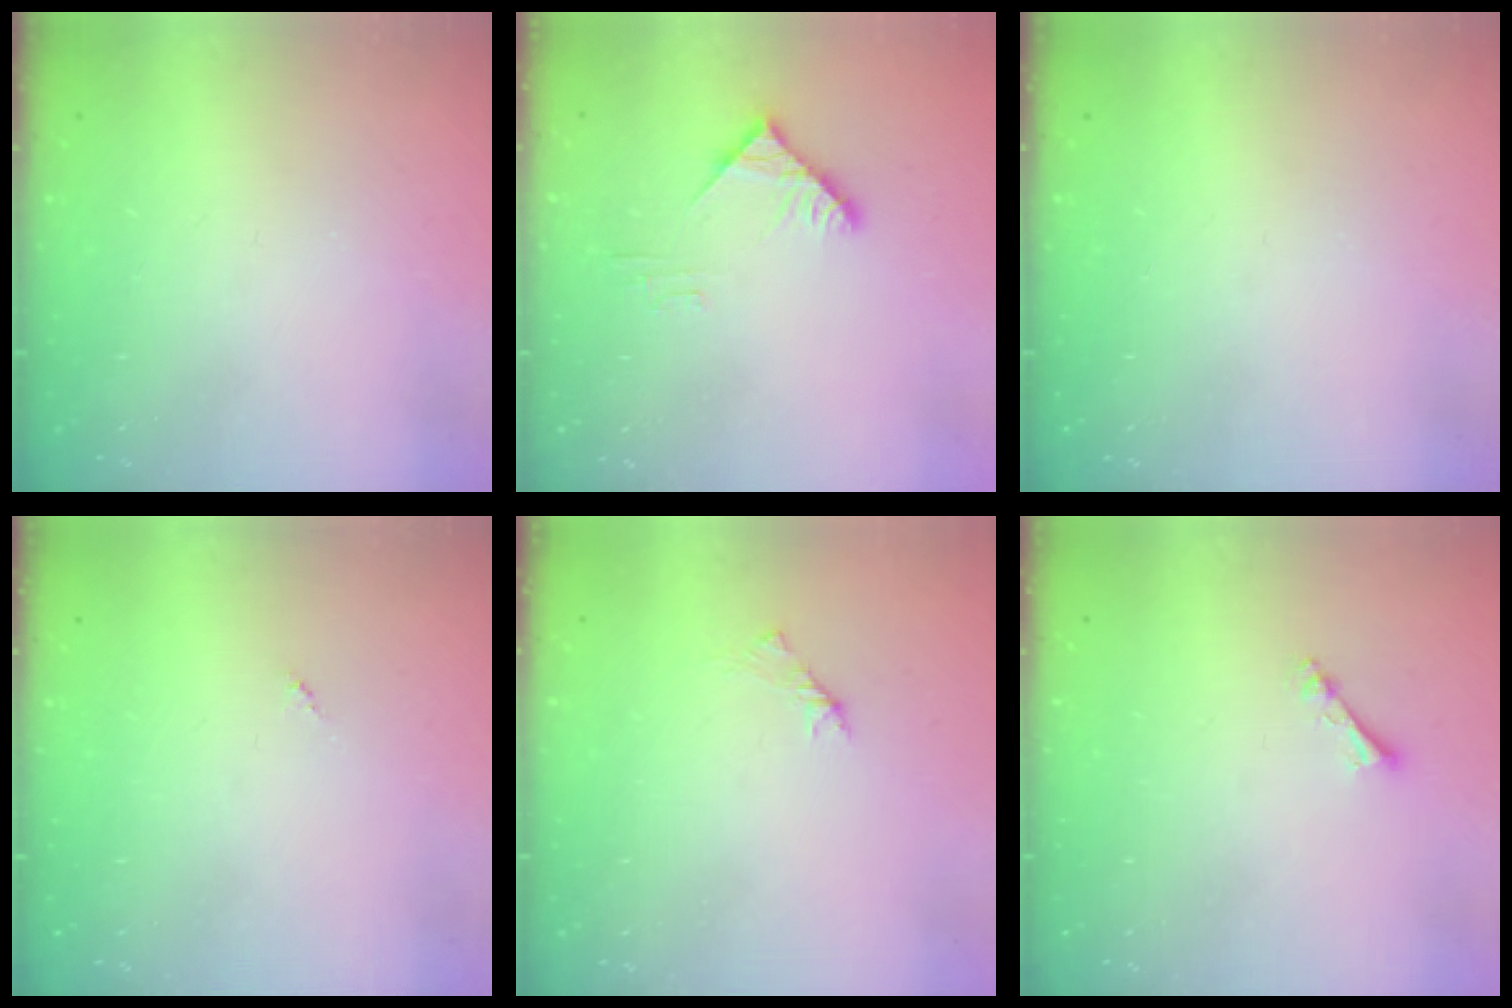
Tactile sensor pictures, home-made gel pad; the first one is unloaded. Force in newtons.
{"total": 5.6, "press": 5.6, "slide": 0.6}
{"total": 0.0}
{"total": 0.0}
{"total": 1.6, "press": 1.4, "slide": 0.6}
{"total": 2.5, "press": 2.4, "slide": 0.5}